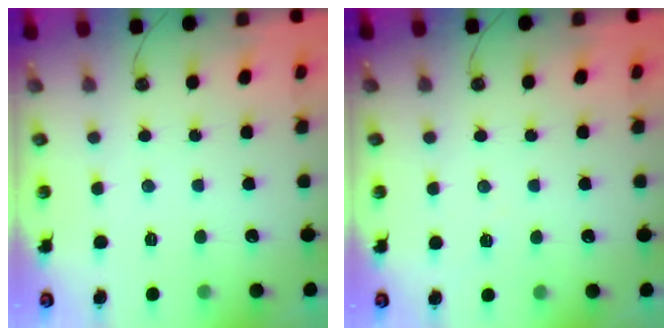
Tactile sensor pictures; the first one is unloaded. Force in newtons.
{"total": 3.3, "press": 2.8, "slide": 1.7}